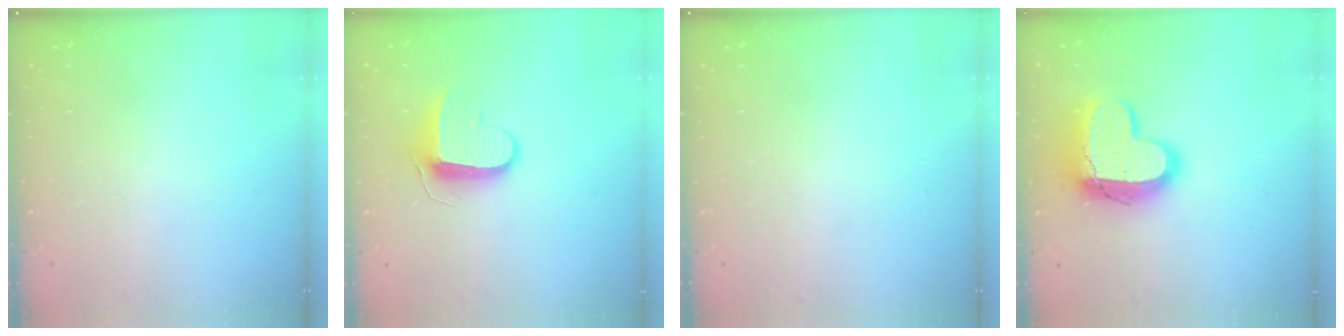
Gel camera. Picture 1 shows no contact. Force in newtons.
{"total": 8.9, "press": 8.9, "slide": 0.2}
{"total": 0.0}
{"total": 15.8, "press": 15.7, "slide": 1.0}